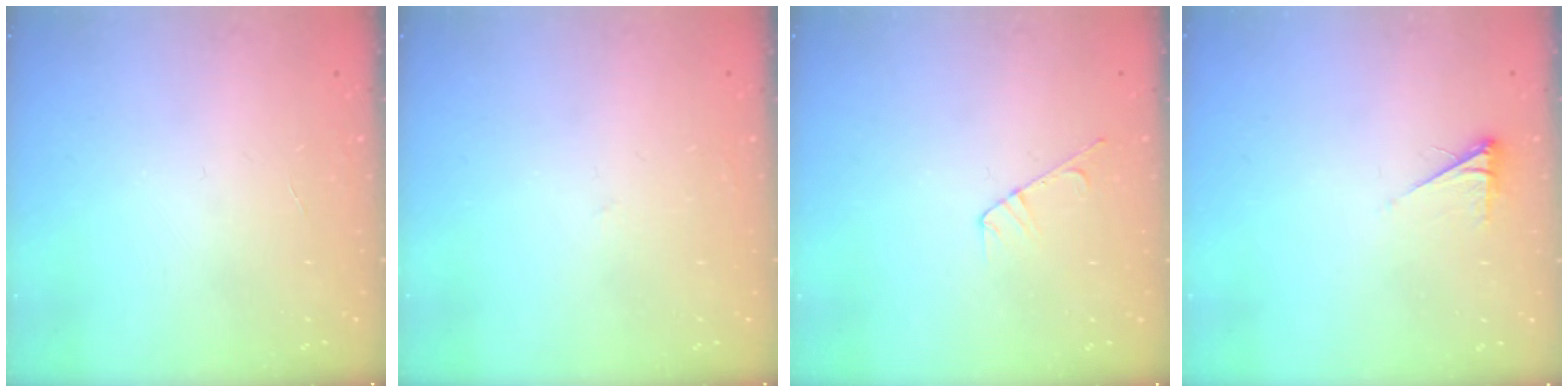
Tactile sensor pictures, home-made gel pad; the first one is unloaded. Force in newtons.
{"total": 2.5, "press": 2.5, "slide": 0.3}
{"total": 4.8, "press": 4.7, "slide": 0.6}
{"total": 2.6, "press": 2.6, "slide": 0.4}